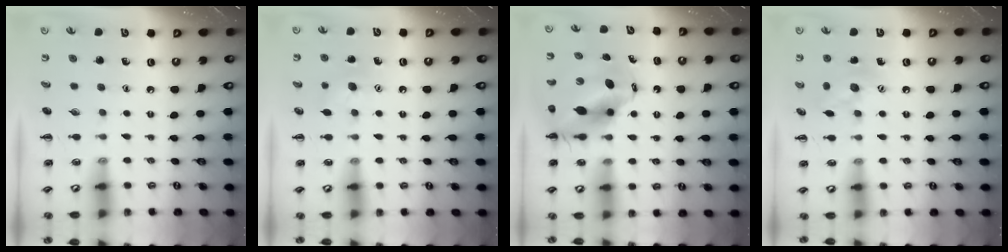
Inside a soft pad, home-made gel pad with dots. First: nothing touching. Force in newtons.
{"total": 5.9, "press": 5.7, "slide": 1.3}
{"total": 10.3, "press": 10.0, "slide": 2.6}
{"total": 9.3, "press": 9.2, "slide": 0.7}